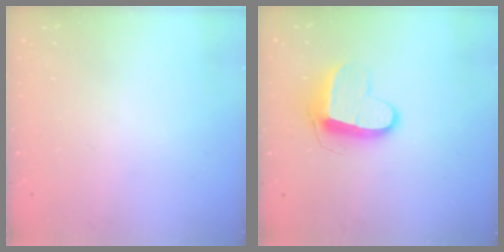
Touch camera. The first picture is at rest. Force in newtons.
{"total": 10.5, "press": 10.5, "slide": 0.4}